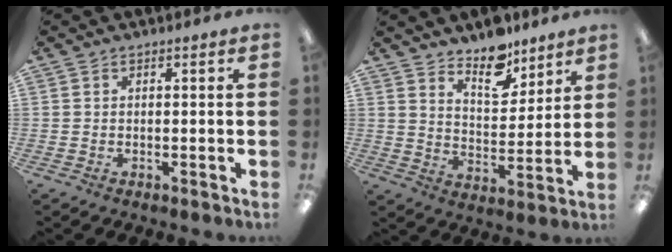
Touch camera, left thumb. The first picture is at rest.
{"total": 11.1, "force": [9.2, 4.9, 3.9], "torque": [-0.044, -0.068, 0.164]}